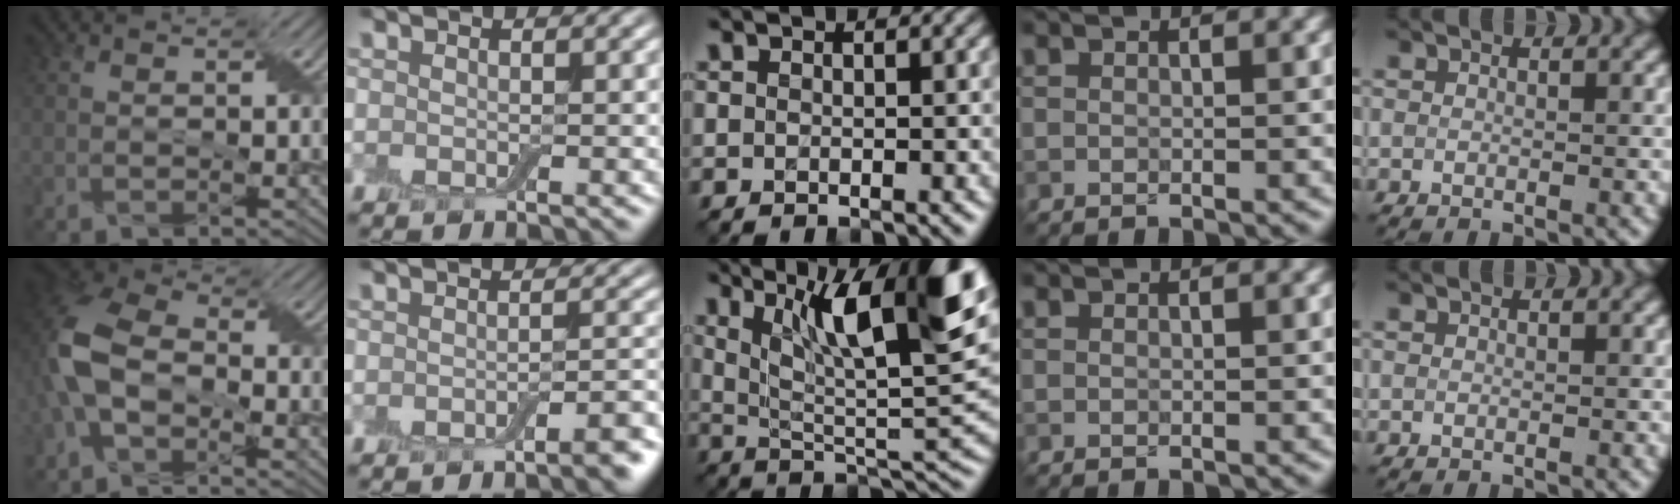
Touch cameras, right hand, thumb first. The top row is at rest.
{"thumb": {"total": 9.9, "force": [-2.4, 5.9, 7.5], "torque": [-0.196, 0.003, -0.066]}, "index": {"total": 3.1, "force": [-1.9, 0.6, 2.4], "torque": [-0.025, 0.006, -0.034]}, "middle": {"total": 12.7, "force": [5.5, 4.1, 10.7], "torque": [-0.159, -0.004, 0.090]}}